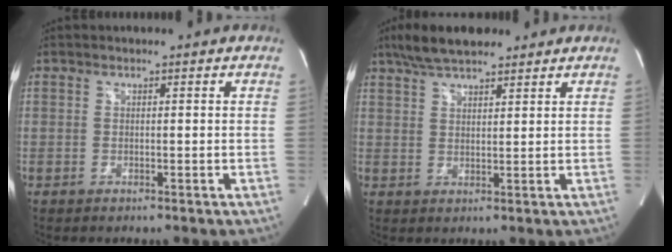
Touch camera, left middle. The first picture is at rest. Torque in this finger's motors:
{"motor_torque": [0.18, -0.10, 0.02, 0.05]}